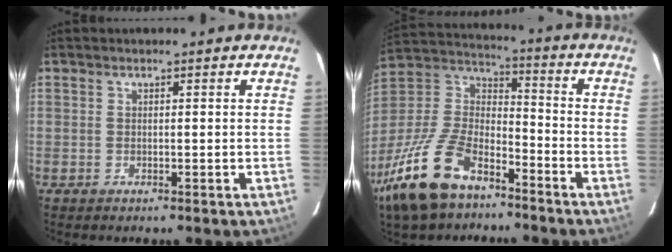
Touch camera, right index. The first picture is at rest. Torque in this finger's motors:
{"motor_torque": [0.73, -1.01, 0.39, 0.03]}